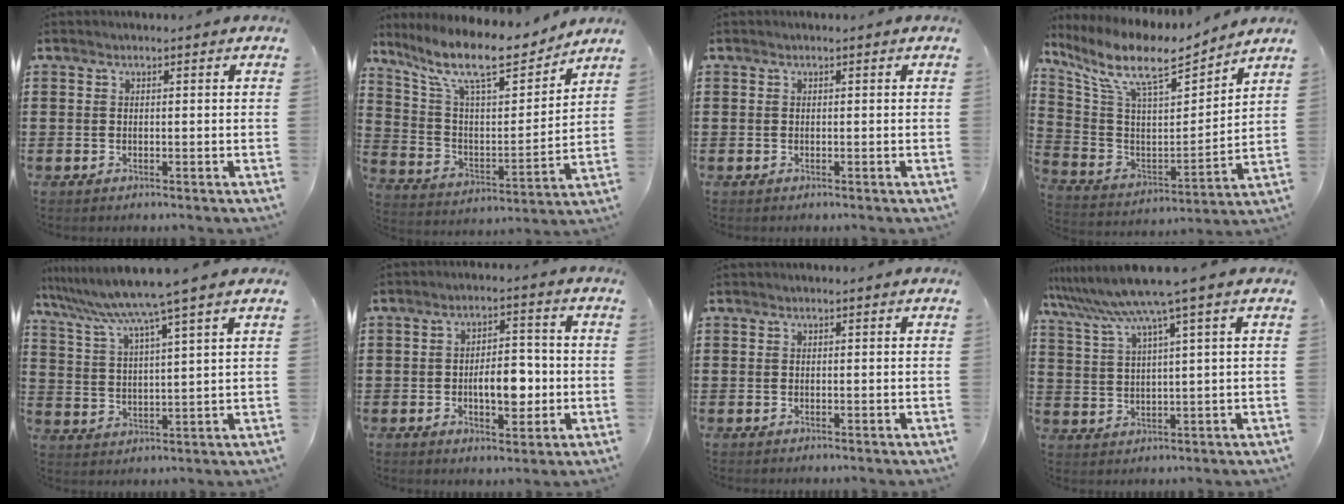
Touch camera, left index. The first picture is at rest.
{"total": 13.5, "force": [10.9, 2.6, 7.5], "torque": [-0.180, -0.061, 0.187]}
{"total": 0.0}
{"total": 10.8, "force": [8.3, 2.8, 6.4], "torque": [-0.158, -0.043, 0.139]}
{"total": 7.7, "force": [6.3, -1.5, 4.0], "torque": [-0.102, -0.044, 0.103]}
{"total": 6.8, "force": [-1.2, 3.4, 5.8], "torque": [-0.080, 0.000, -0.028]}
{"total": 0.0}
{"total": 7.4, "force": [5.2, -0.7, 5.3], "torque": [-0.129, -0.030, 0.084]}